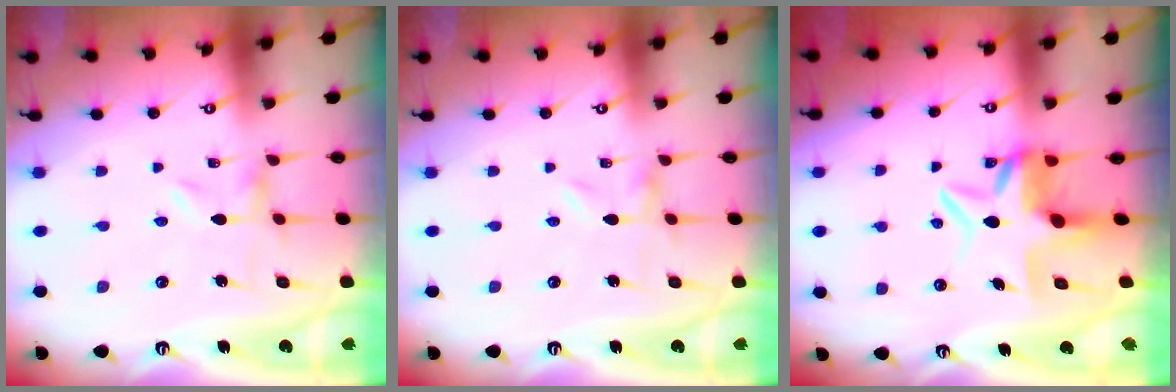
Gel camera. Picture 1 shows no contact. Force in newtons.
{"total": 0.0}
{"total": 7.2, "press": 7.1, "slide": 0.8}